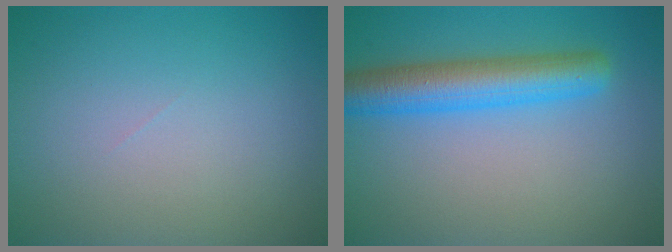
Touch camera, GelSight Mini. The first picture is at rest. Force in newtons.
{"total": 5.7, "press": 5.7, "slide": 0.1}